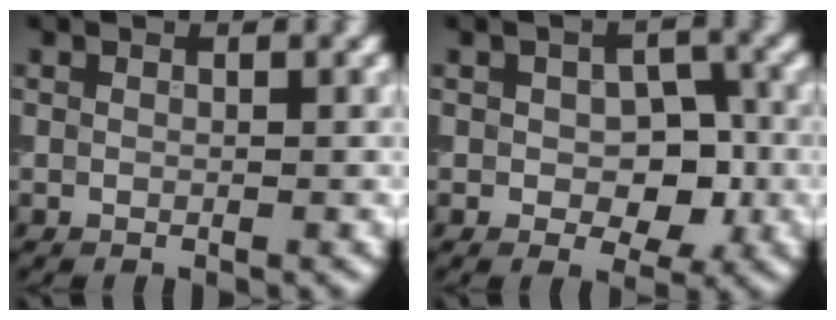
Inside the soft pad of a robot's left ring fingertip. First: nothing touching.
{"total": 4.6, "force": [-0.5, 2.8, 3.6], "torque": [-0.050, -0.005, -0.006]}